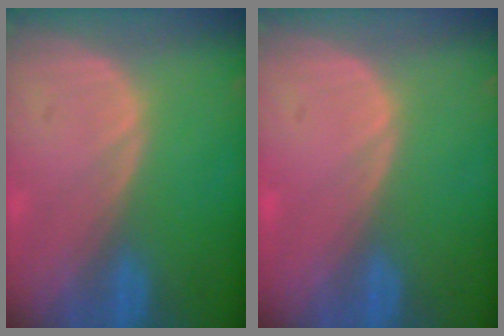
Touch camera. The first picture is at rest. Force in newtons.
{"total": 0.5, "press": 0.1, "slide": 0.5}